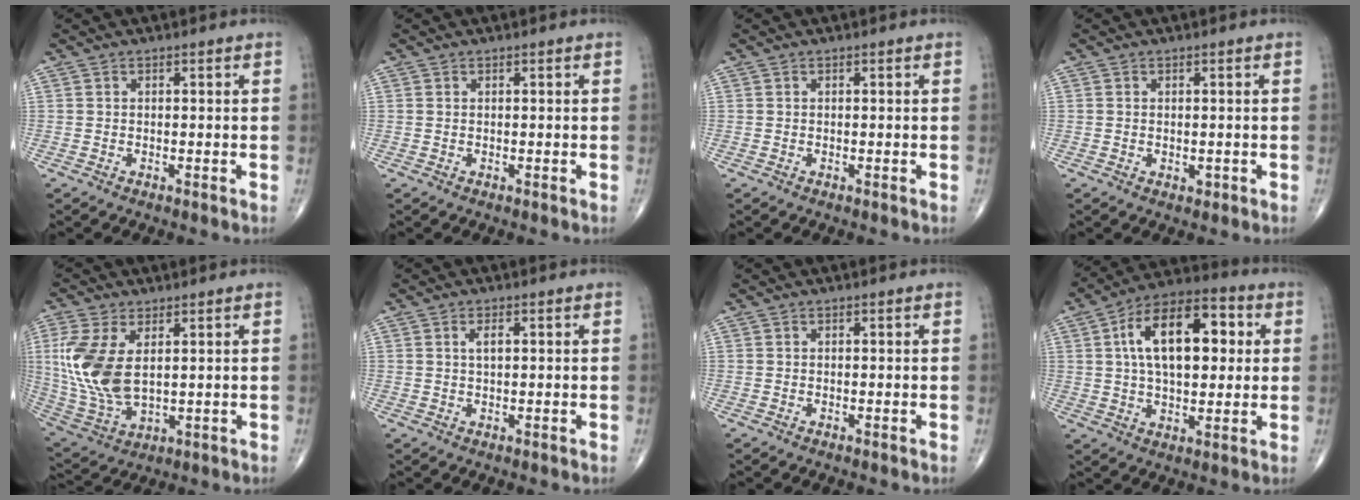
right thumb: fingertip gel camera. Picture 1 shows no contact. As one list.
[{"total": 0.0}, {"total": 0.0}, {"total": 1.0, "force": [-0.2, 0.8, 0.7], "torque": [-0.008, -0.001, 0.001]}, {"total": 14.1, "force": [2.6, 7.7, 11.5], "torque": [-0.257, -0.012, 0.066]}, {"total": 2.1, "force": [0.6, 0.9, 1.8], "torque": [-0.033, 0.000, 0.012]}, {"total": 0.0}, {"total": 18.5, "force": [3.9, 9.8, 15.2], "torque": [-0.222, 0.018, 0.057]}]